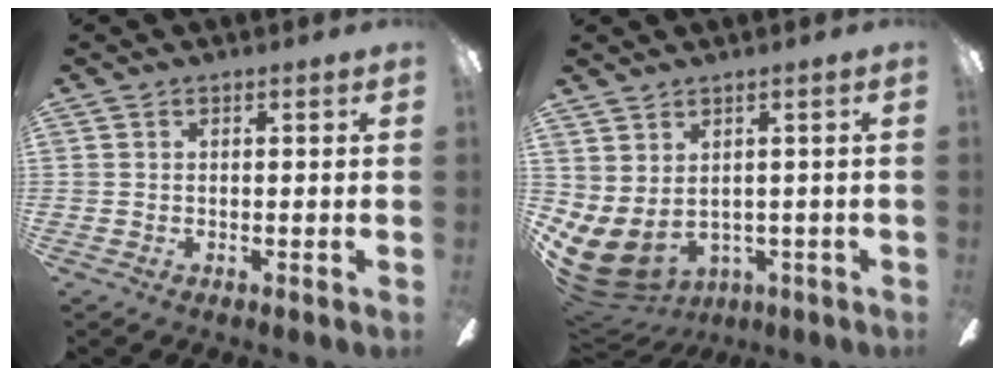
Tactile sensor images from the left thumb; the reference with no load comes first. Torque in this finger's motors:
{"motor_torque": [1.59, 1.70, 0.88, -0.73, 0.29]}